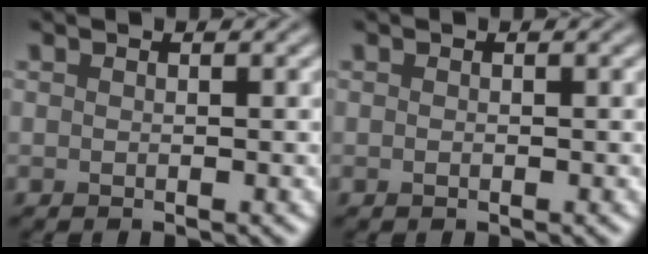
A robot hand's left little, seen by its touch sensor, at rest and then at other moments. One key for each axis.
{"total": 0.0}